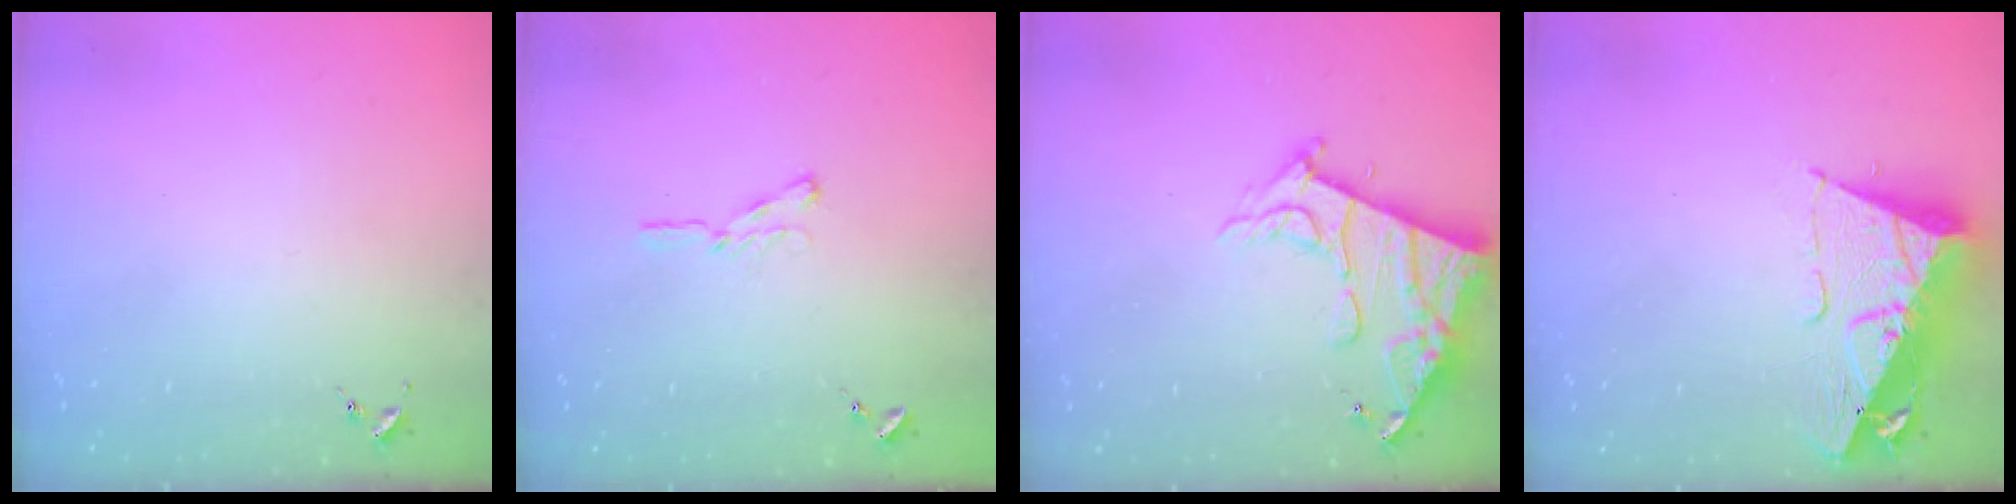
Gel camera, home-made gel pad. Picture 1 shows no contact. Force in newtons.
{"total": 4.4, "press": 4.4, "slide": 0.5}
{"total": 14.9, "press": 14.8, "slide": 1.4}
{"total": 12.5, "press": 12.4, "slide": 1.3}